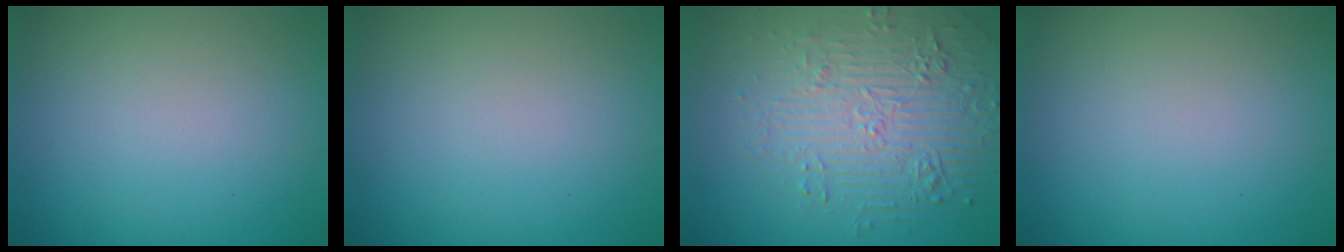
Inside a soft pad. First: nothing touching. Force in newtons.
{"total": 0.0}
{"total": 5.6, "press": 4.6, "slide": 3.1}
{"total": 0.0}